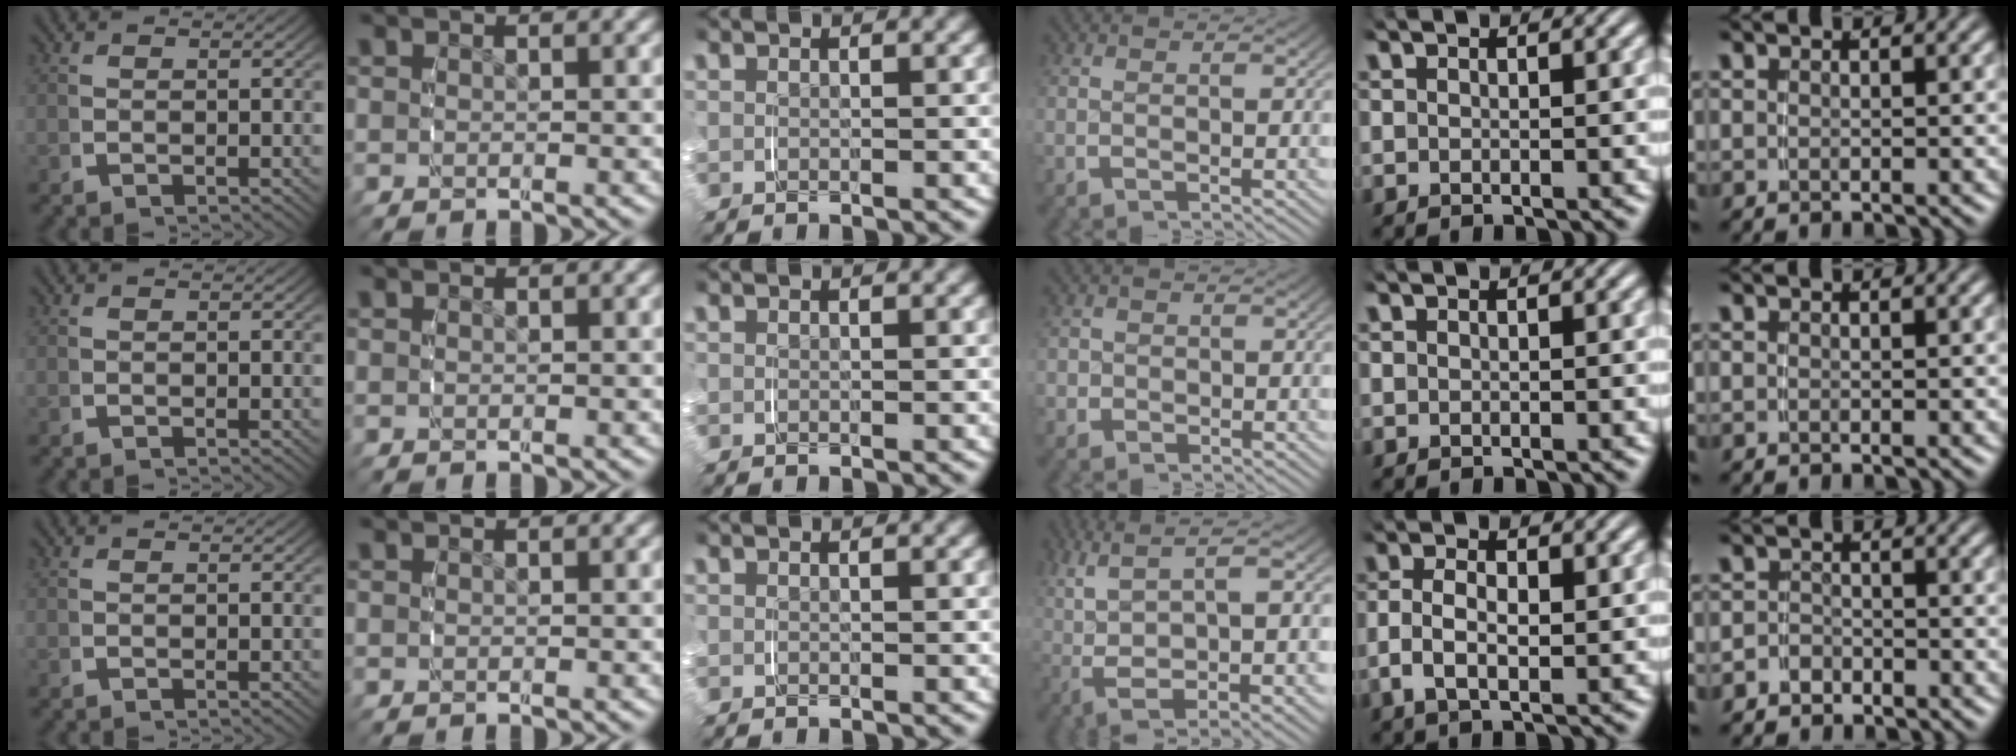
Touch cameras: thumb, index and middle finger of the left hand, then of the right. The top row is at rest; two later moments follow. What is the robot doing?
{"motion": "grasp_and_lifting", "object": "jacket"}